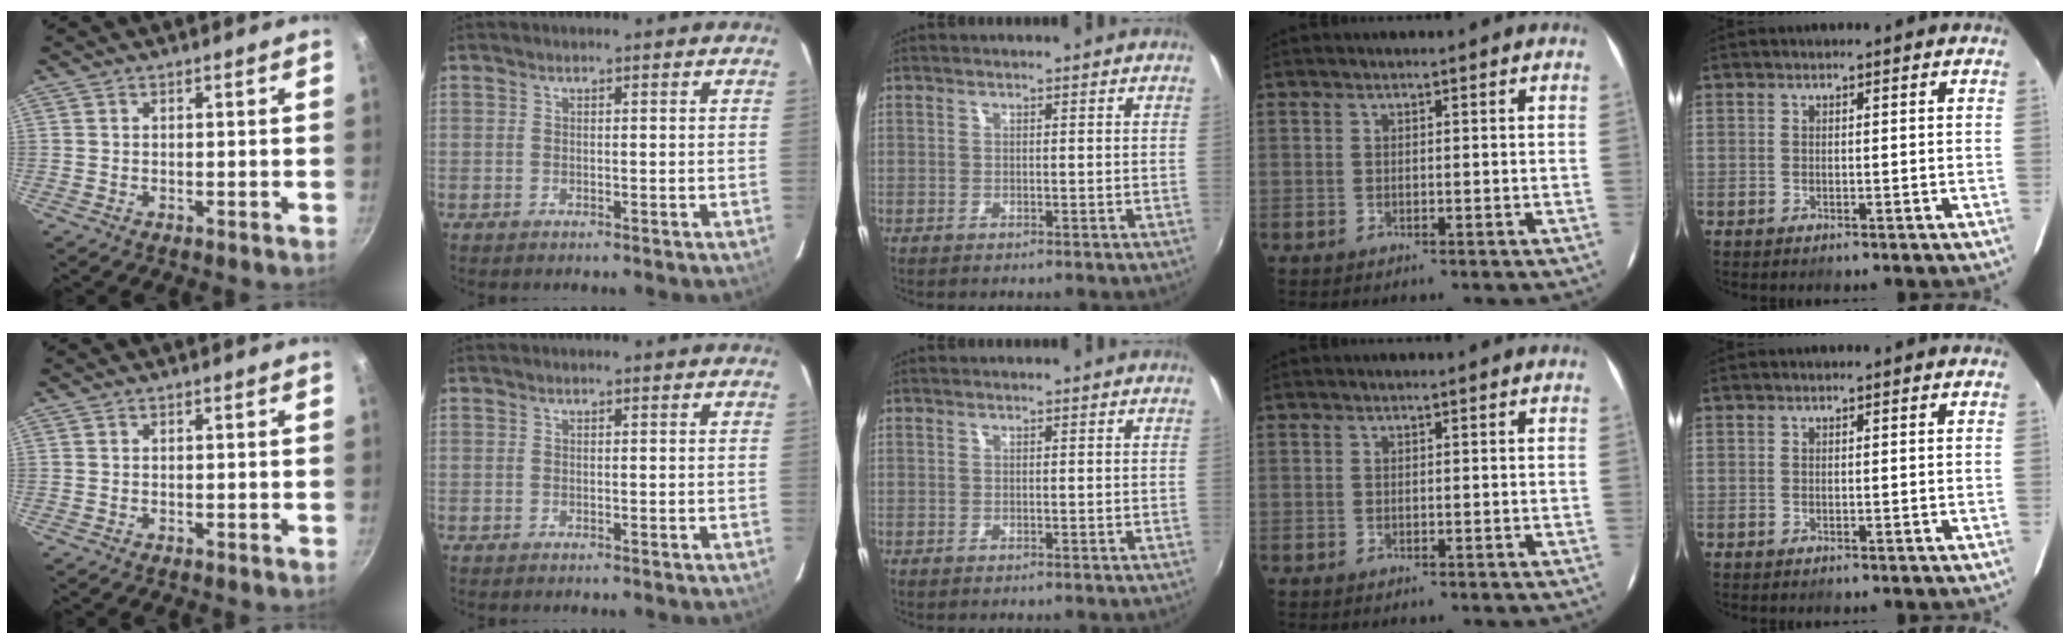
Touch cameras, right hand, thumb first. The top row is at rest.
{}